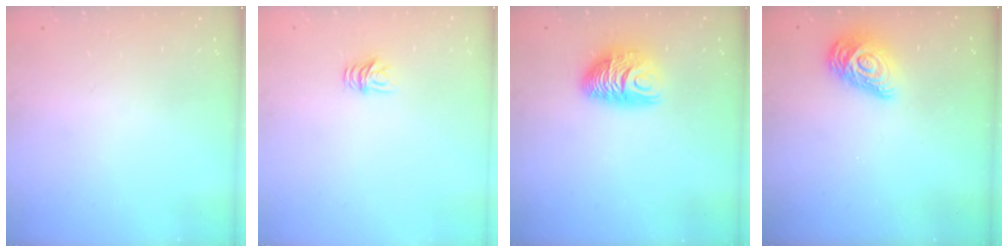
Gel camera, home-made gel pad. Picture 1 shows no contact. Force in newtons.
{"total": 5.1, "press": 5.0, "slide": 0.4}
{"total": 9.2, "press": 9.2, "slide": 0.5}
{"total": 12.2, "press": 12.2, "slide": 0.5}